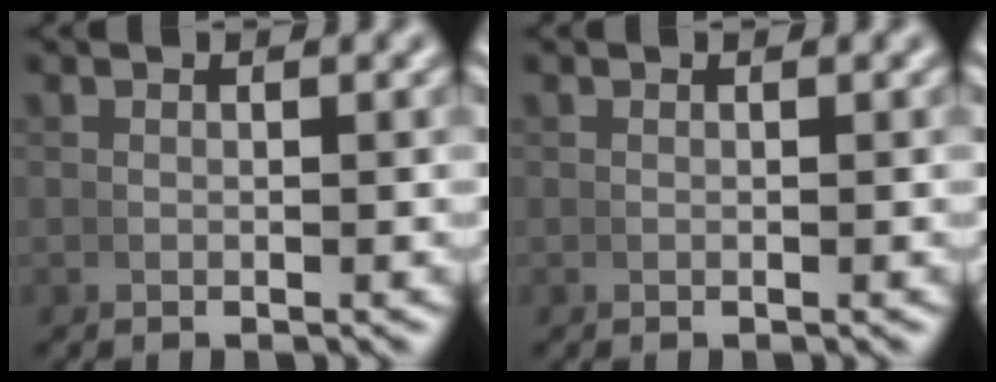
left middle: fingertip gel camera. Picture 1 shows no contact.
{"total": 0.0}